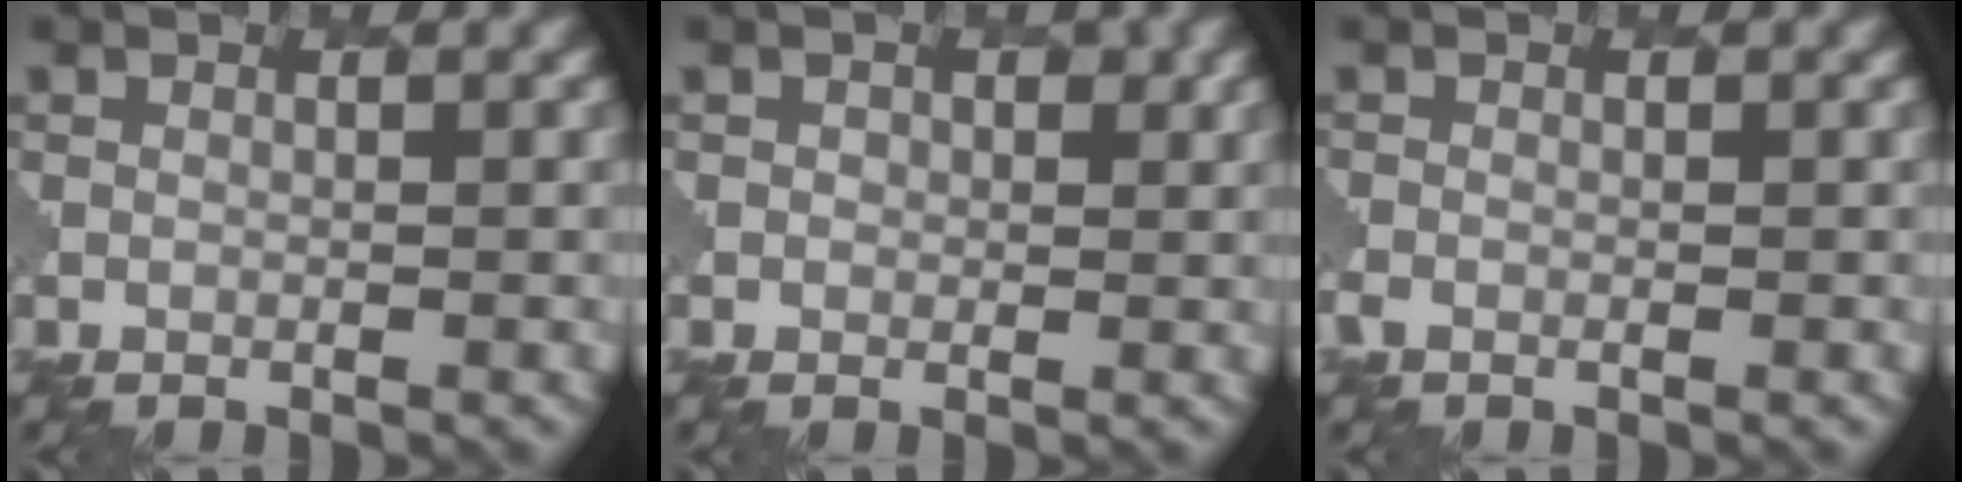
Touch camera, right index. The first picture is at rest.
{"total": 1.2, "force": [0.5, 1.1, 0.4], "torque": [-0.001, -0.003, 0.007]}
{"total": 0.9, "force": [-0.7, 0.3, 0.5], "torque": [-0.011, -0.005, -0.016]}